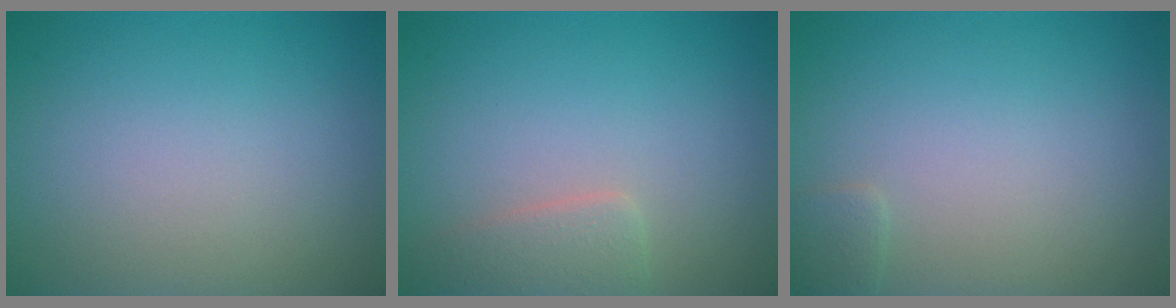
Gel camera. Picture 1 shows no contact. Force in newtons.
{"total": 2.0, "press": 2.0, "slide": 0.2}
{"total": 0.8, "press": 0.8, "slide": 0.0}